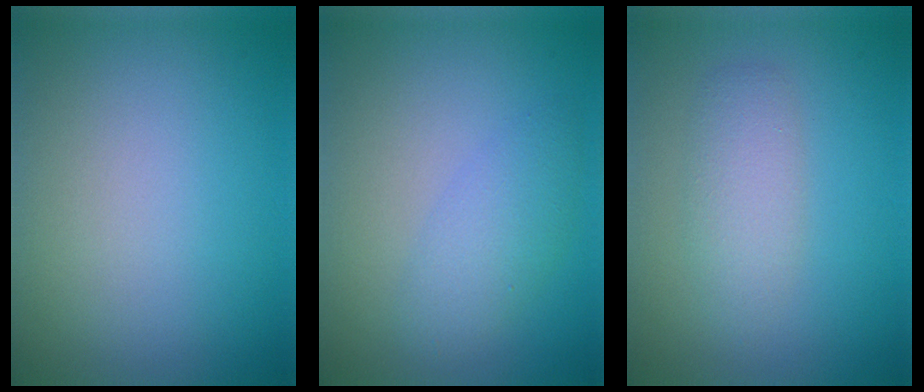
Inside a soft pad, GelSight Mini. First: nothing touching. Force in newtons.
{"total": 2.7, "press": 2.7, "slide": 0.0}
{"total": 2.7, "press": 2.7, "slide": 0.1}